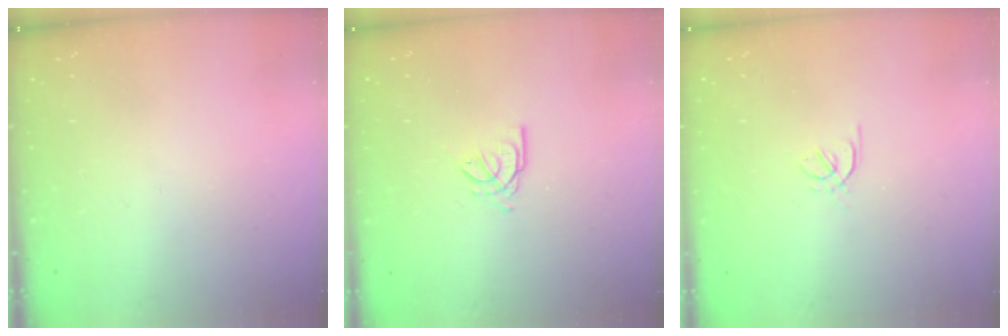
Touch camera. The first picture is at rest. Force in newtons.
{"total": 3.5, "press": 3.5, "slide": 0.3}
{"total": 1.6, "press": 1.5, "slide": 0.5}